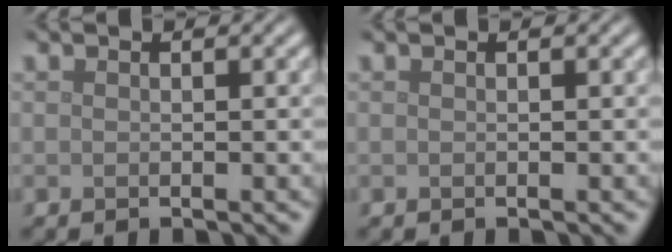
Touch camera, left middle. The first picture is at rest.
{"total": 0.0}